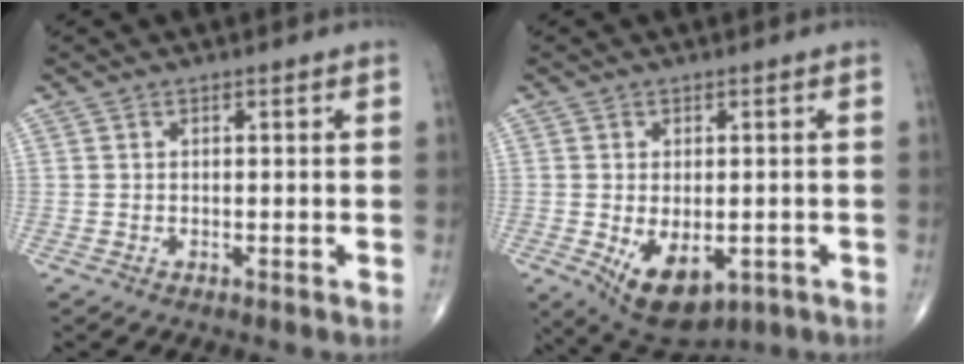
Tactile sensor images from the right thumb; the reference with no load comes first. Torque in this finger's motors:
{"motor_torque": [-0.05, 0.46, 0.61, 0.26, 0.23]}